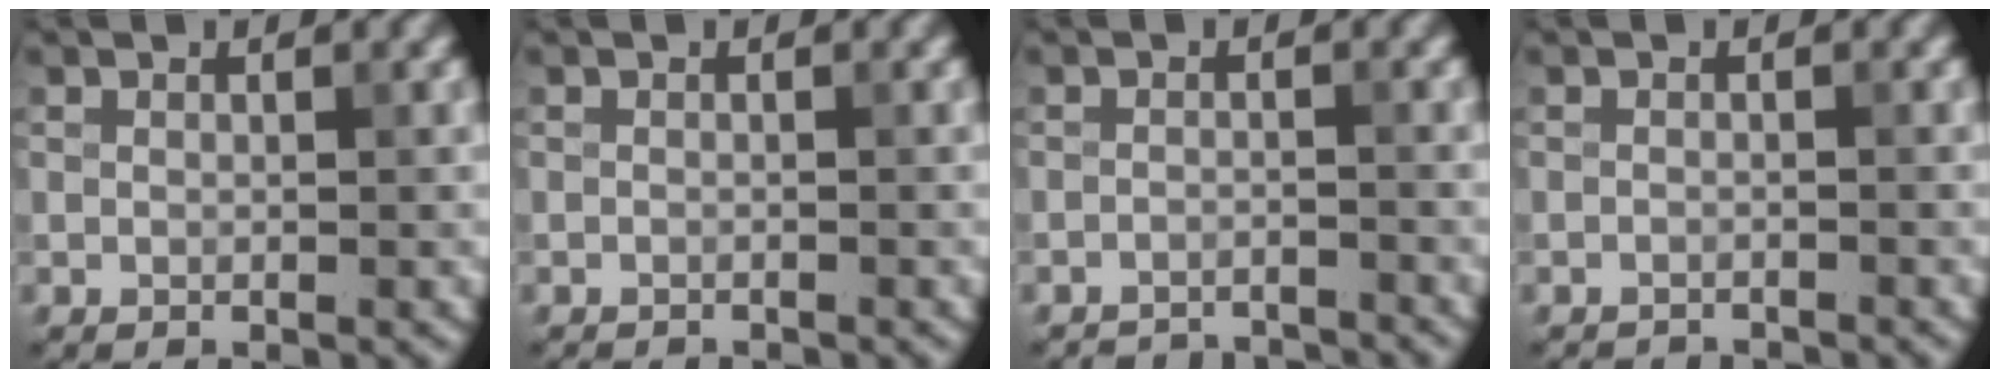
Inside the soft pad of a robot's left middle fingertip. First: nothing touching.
{"total": 1.4, "force": [-1.4, 0.1, 0.2], "torque": [0.005, -0.007, -0.021]}
{"total": 4.4, "force": [-4.4, 0.4, 0.6], "torque": [-0.007, -0.007, -0.068]}
{"total": 2.6, "force": [-2.6, 0.2, 0.3], "torque": [0.002, -0.012, -0.039]}